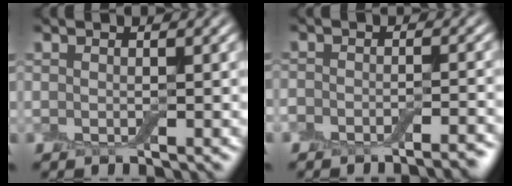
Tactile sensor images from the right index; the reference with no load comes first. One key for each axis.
{"total": 4.0, "fx": -3.5, "fy": 1.1, "fz": 1.6, "tx": -0.024, "ty": 0.006, "tz": -0.048}